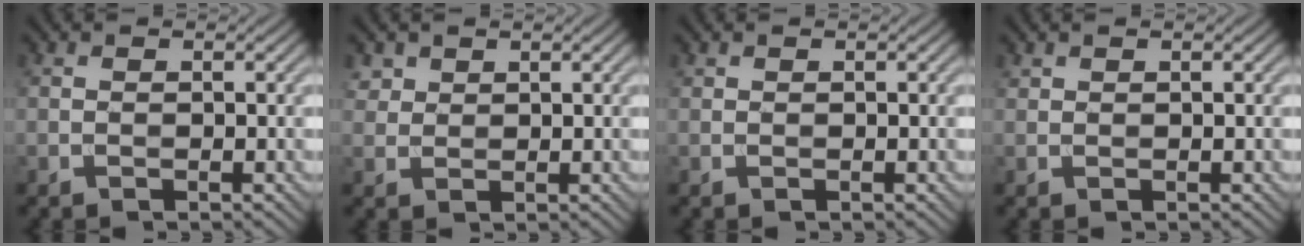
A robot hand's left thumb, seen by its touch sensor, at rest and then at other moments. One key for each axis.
{"total": 1.9, "fx": 1.3, "fy": 1.4, "fz": 0.4, "tx": -0.013, "ty": 0.000, "tz": 0.029}
{"total": 0.0}
{"total": 0.6, "fx": 0.5, "fy": 0.2, "fz": 0.1, "tx": -0.005, "ty": 0.000, "tz": 0.014}